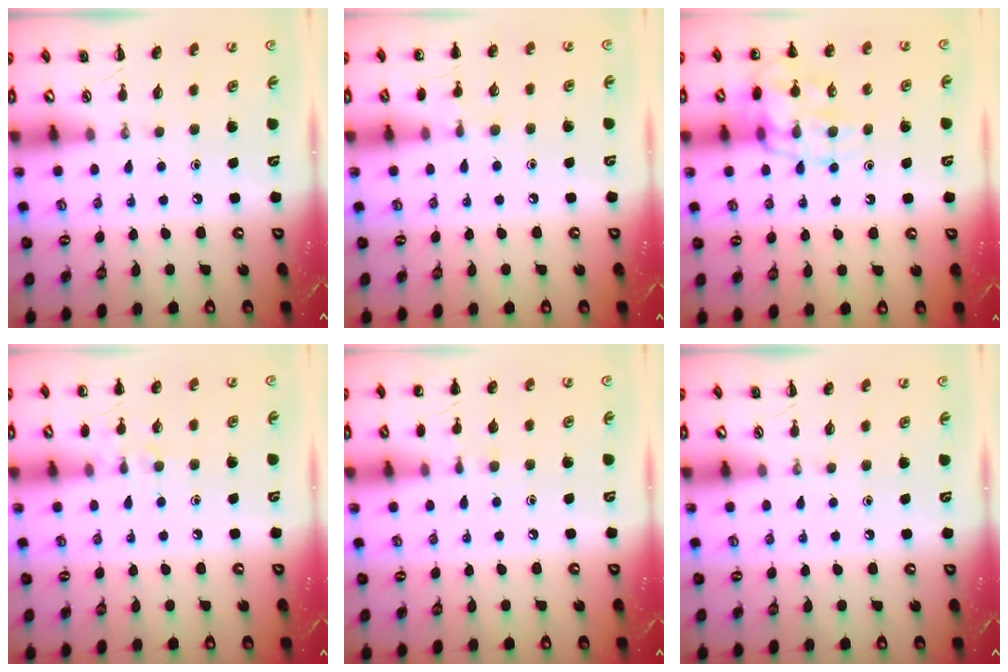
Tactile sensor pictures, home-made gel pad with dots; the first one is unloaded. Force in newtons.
{"total": 6.4, "press": 6.0, "slide": 2.1}
{"total": 16.5, "press": 16.4, "slide": 2.2}
{"total": 6.7, "press": 6.5, "slide": 1.6}
{"total": 4.8, "press": 4.5, "slide": 1.5}
{"total": 0.0}